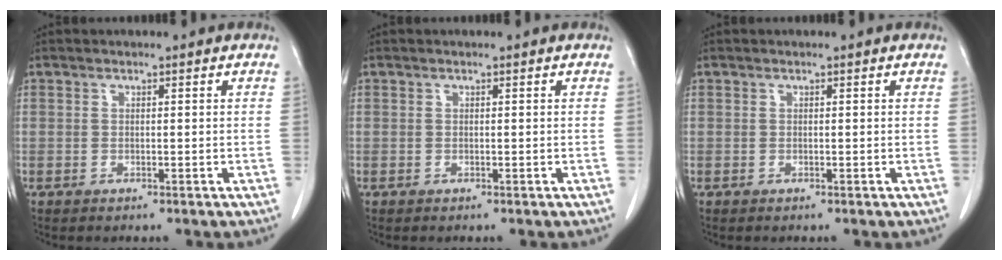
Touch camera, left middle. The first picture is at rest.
{"total": 0.0}
{"total": 0.0}